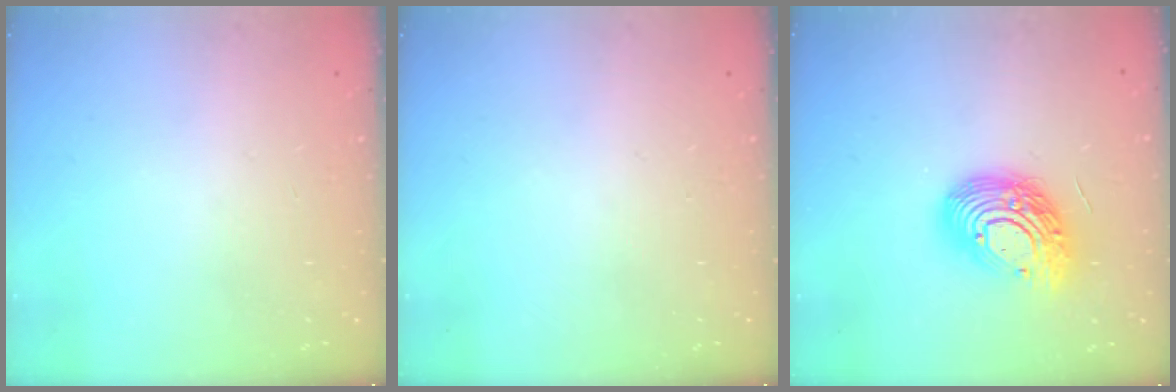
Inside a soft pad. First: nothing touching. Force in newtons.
{"total": 0.0}
{"total": 16.1, "press": 16.0, "slide": 1.3}